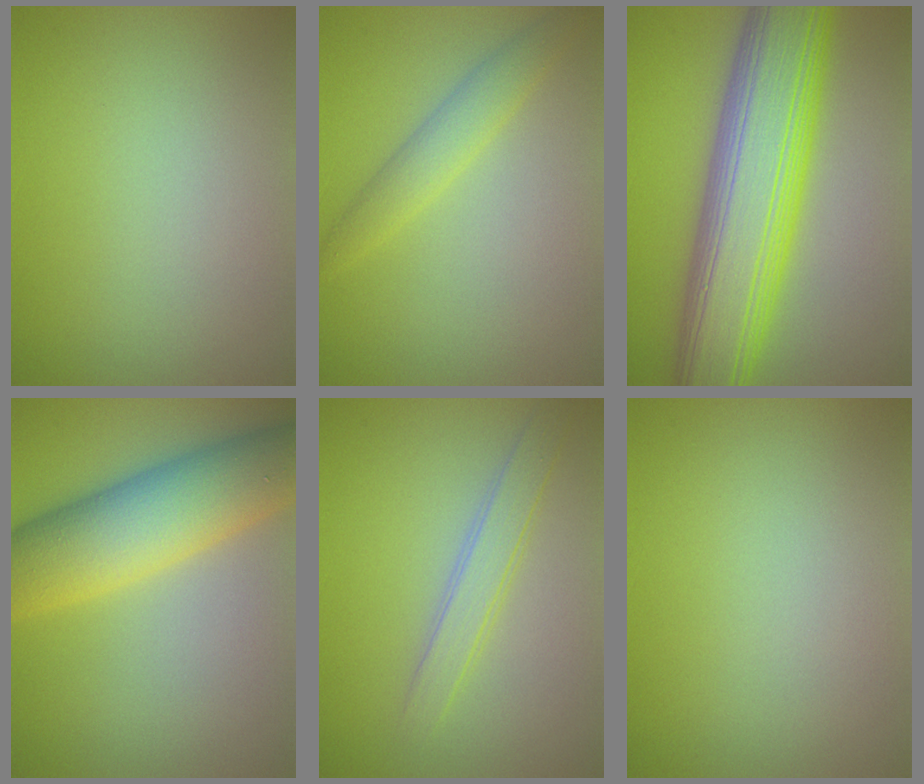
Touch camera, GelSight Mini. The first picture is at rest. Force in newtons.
{"total": 2.6, "press": 2.6, "slide": 0.1}
{"total": 12.9, "press": 12.9, "slide": 0.1}
{"total": 9.4, "press": 9.4, "slide": 0.7}
{"total": 2.4, "press": 2.4, "slide": 0.0}
{"total": 0.0}